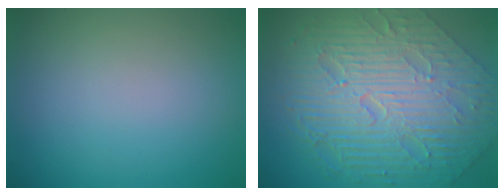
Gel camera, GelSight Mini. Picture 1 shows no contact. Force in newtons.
{"total": 11.2, "press": 7.3, "slide": 8.4}